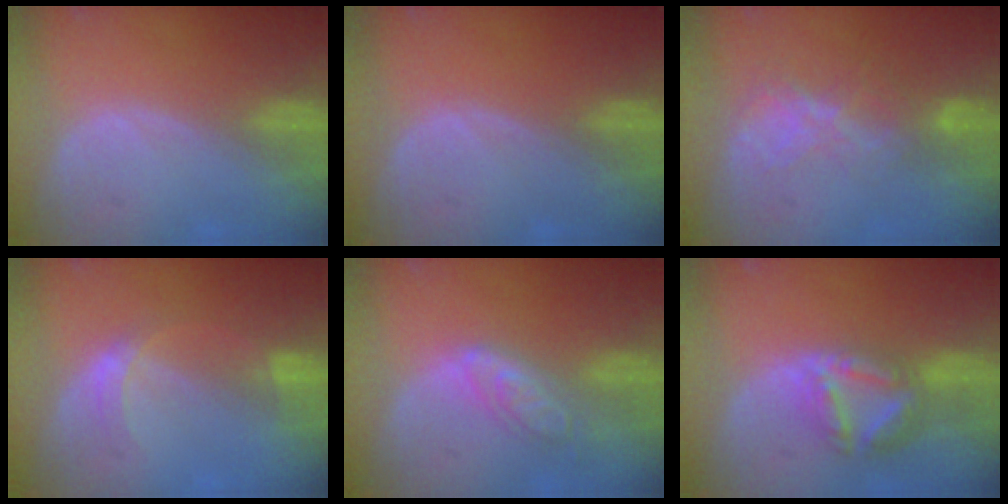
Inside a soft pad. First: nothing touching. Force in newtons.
{"total": 0.0}
{"total": 6.5, "press": 5.6, "slide": 3.2}
{"total": 3.3, "press": 3.3, "slide": 0.2}
{"total": 6.4, "press": 5.6, "slide": 3.1}
{"total": 8.2, "press": 7.1, "slide": 4.1}